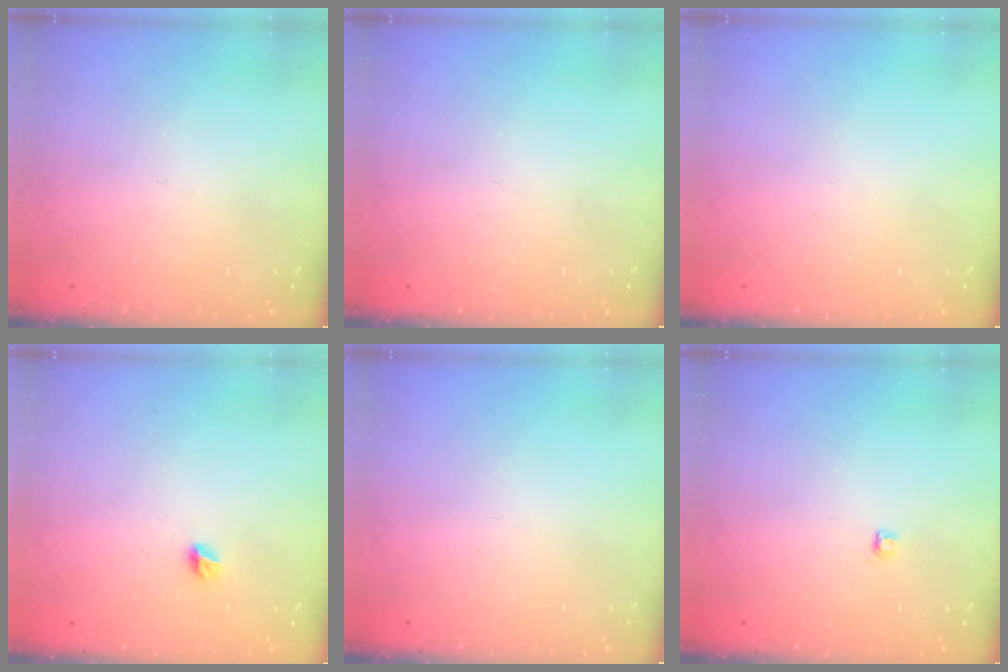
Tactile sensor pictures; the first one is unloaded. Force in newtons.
{"total": 0.0}
{"total": 0.0}
{"total": 4.9, "press": 4.9, "slide": 0.5}
{"total": 0.0}
{"total": 2.8, "press": 2.7, "slide": 0.3}